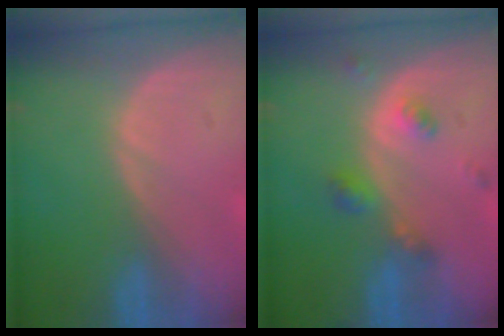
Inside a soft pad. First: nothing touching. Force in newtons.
{"total": 4.8, "press": 4.3, "slide": 2.1}